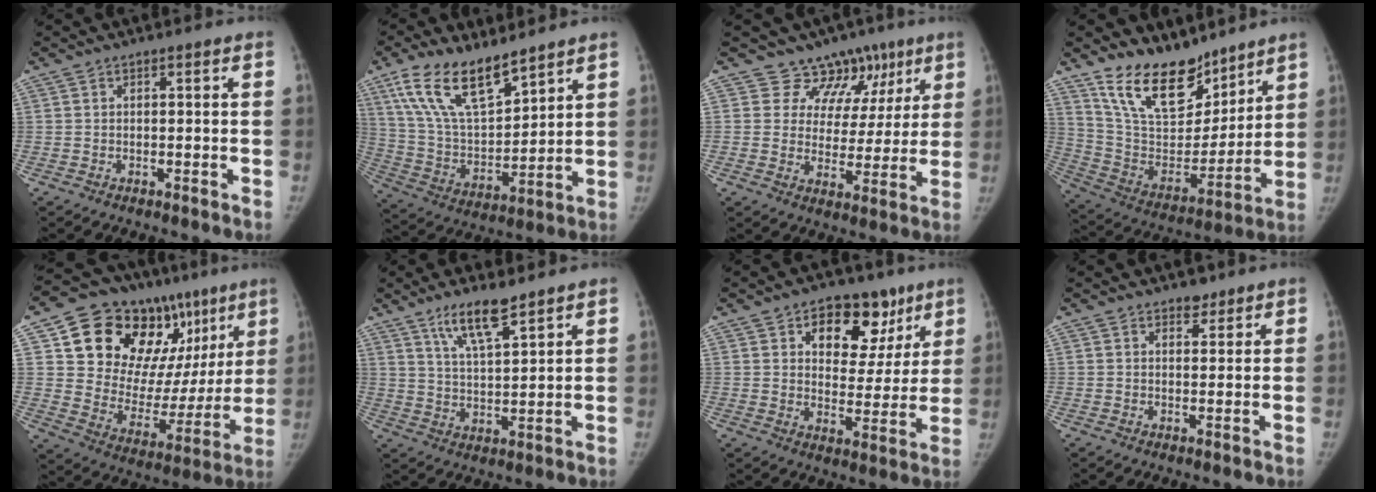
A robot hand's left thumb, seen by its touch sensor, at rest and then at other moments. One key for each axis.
{"total": 16.7, "fx": 11.2, "fy": 6.7, "fz": 10.3, "tx": -0.163, "ty": -0.054, "tz": 0.227}
{"total": 11.4, "fx": 7.6, "fy": 8.4, "fz": 1.2, "tx": 0.031, "ty": -0.033, "tz": 0.094}
{"total": 19.0, "fx": 14.5, "fy": 8.9, "fz": 8.5, "tx": -0.102, "ty": -0.085, "tz": 0.266}
{"total": 26.6, "fx": 13.4, "fy": 15.6, "fz": 16.9, "tx": -0.192, "ty": -0.011, "tz": 0.223}
{"total": 8.7, "fx": 6.1, "fy": 2.0, "fz": 5.9, "tx": -0.099, "ty": -0.037, "tz": 0.117}
{"total": 14.6, "fx": 7.6, "fy": 9.4, "fz": 8.1, "tx": -0.050, "ty": -0.025, "tz": 0.110}
{"total": 2.3, "fx": 1.8, "fy": 1.3, "fz": 0.7, "tx": 0.005, "ty": -0.011, "tz": 0.024}